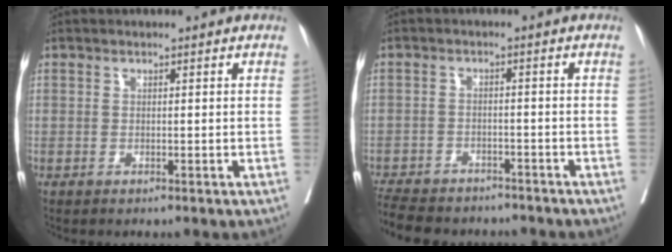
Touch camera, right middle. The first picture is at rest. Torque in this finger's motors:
{"motor_torque": [0.97, -1.16, 0.20, 0.10]}